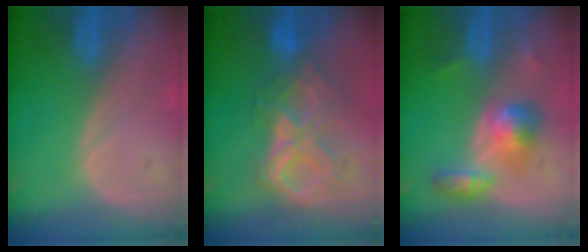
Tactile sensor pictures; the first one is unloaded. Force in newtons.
{"total": 9.3, "press": 8.0, "slide": 4.9}
{"total": 5.7, "press": 5.7, "slide": 0.6}